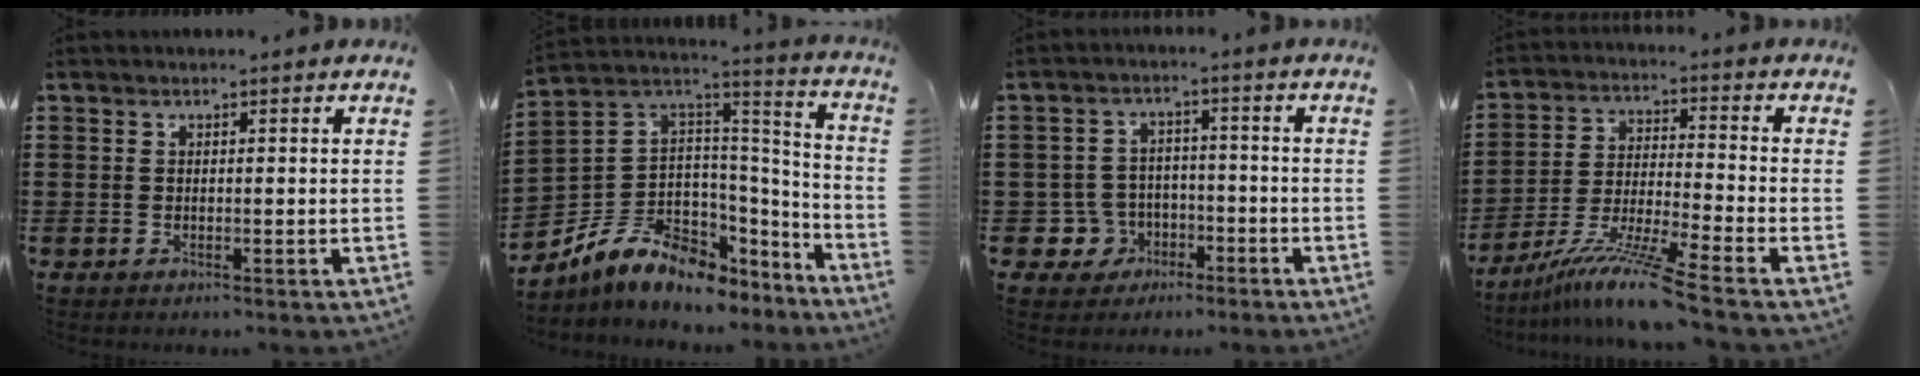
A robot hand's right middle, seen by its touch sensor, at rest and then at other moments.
{"total": 8.6, "force": [-5.7, 5.3, 3.6], "torque": [-0.100, -0.003, -0.115]}
{"total": 4.7, "force": [-2.4, 4.0, 0.8], "torque": [-0.041, 0.006, -0.050]}
{"total": 10.0, "force": [-7.9, -0.4, 6.1], "torque": [-0.123, -0.006, -0.159]}